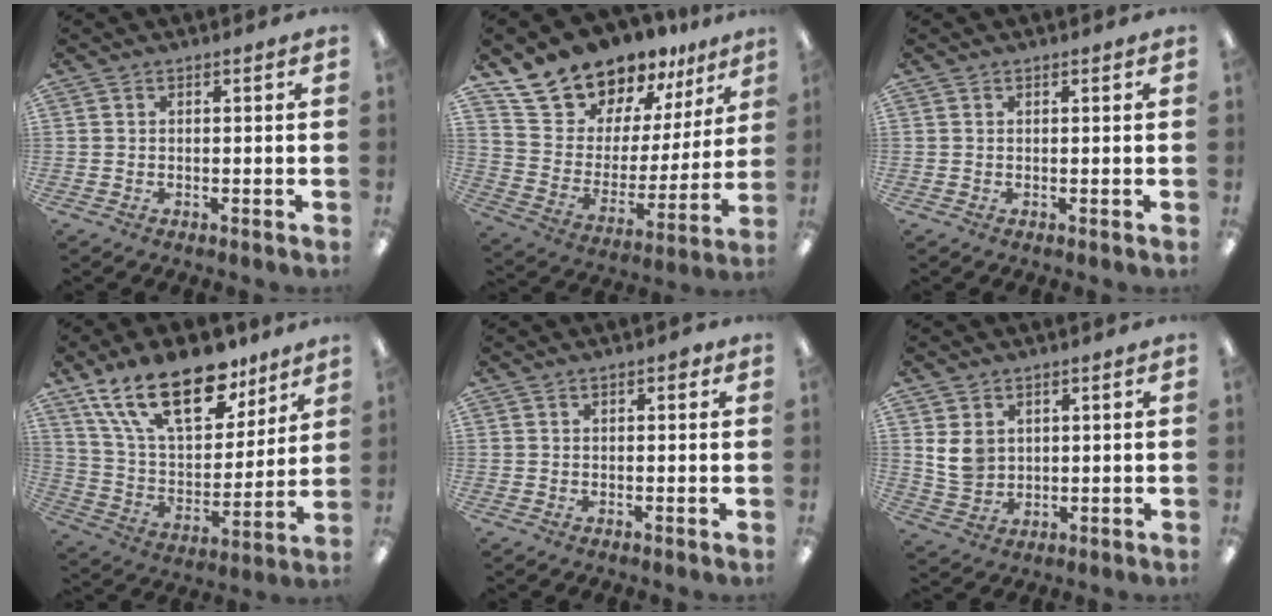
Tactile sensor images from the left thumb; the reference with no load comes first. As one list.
[{"total": 17.2, "force": [15.5, 7.2, 2.3], "torque": [-0.069, -0.134, 0.289]}, {"total": 0.0}, {"total": 23.2, "force": [14.9, 11.0, 13.9], "torque": [-0.250, -0.073, 0.264]}, {"total": 1.6, "force": [0.8, 0.8, 1.1], "torque": [-0.007, -0.002, 0.010]}, {"total": 6.3, "force": [2.3, 5.1, 2.8], "torque": [-0.054, 0.000, 0.043]}]